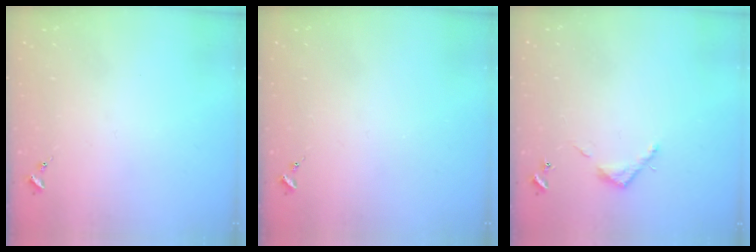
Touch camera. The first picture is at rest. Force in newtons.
{"total": 0.0}
{"total": 3.6, "press": 3.6, "slide": 0.2}